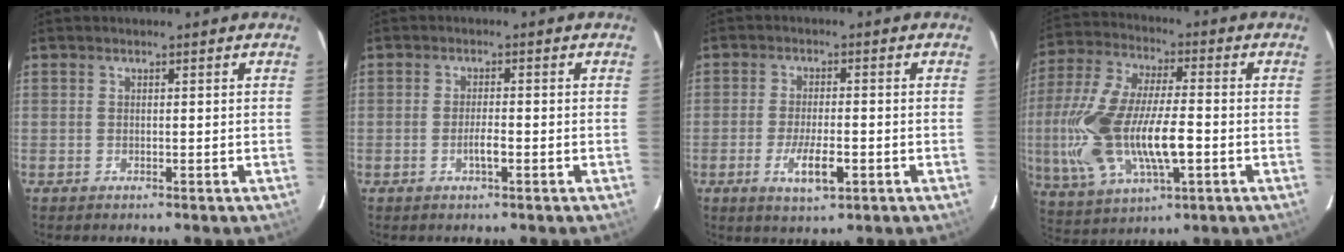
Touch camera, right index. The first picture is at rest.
{"total": 2.3, "force": [-1.1, 0.4, 2.0], "torque": [-0.040, 0.000, -0.019]}
{"total": 6.5, "force": [-2.7, 1.9, 5.6], "torque": [-0.114, -0.012, -0.044]}
{"total": 21.2, "force": [-3.4, 8.9, 18.9], "torque": [-0.410, -0.009, -0.058]}